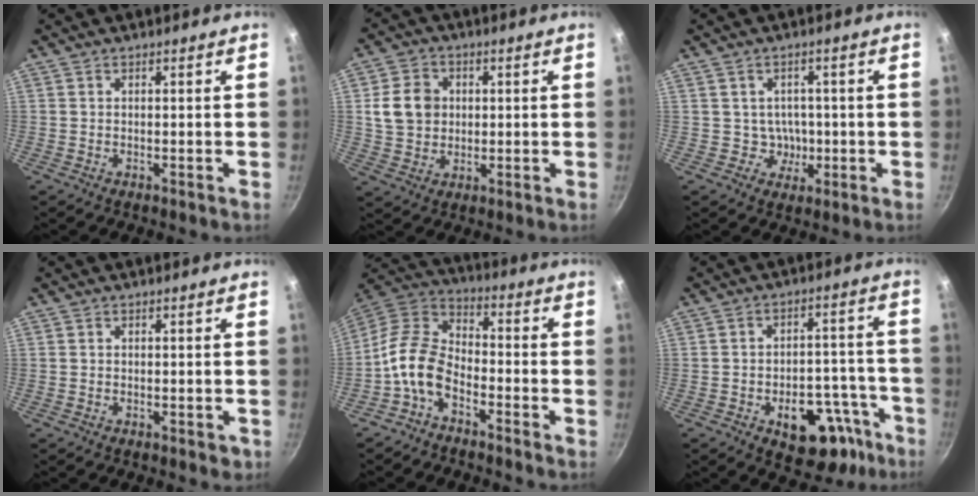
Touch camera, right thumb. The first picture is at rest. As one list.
[{"total": 8.7, "force": [1.3, 7.3, 4.5], "torque": [-0.057, 0.005, 0.021]}, {"total": 3.9, "force": [-0.5, 3.8, 1.0], "torque": [0.011, 0.005, -0.005]}, {"total": 1.4, "force": [-0.6, 0.9, 0.9], "torque": [-0.011, 0.002, -0.008]}, {"total": 10.5, "force": [-5.1, 6.7, 6.3], "torque": [-0.112, 0.060, -0.120]}, {"total": 16.6, "force": [-8.1, 9.7, 10.7], "torque": [-0.076, 0.051, -0.098]}]